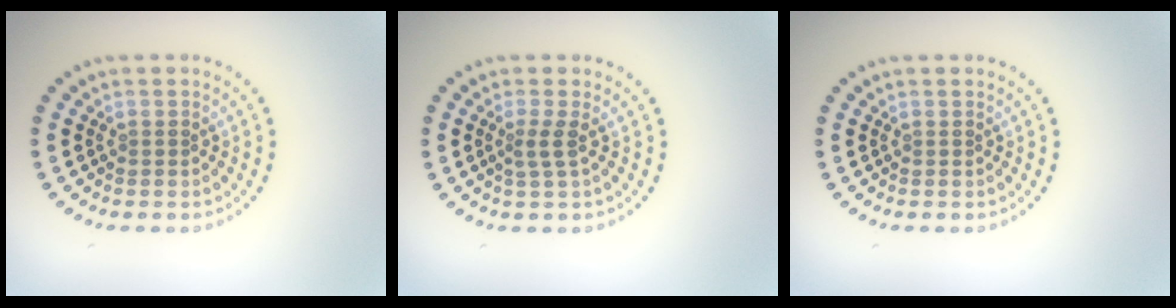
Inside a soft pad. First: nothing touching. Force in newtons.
{"total": 1.6, "press": 1.0, "slide": 1.2}
{"total": 0.0}